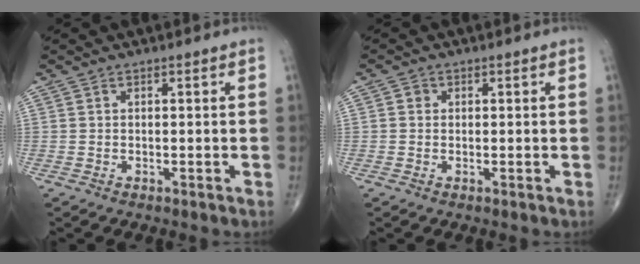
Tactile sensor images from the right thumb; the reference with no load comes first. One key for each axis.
{"total": 1.2, "fx": 0.1, "fy": 1.1, "fz": 0.4, "tx": 0.000, "ty": 0.002, "tz": -0.001}